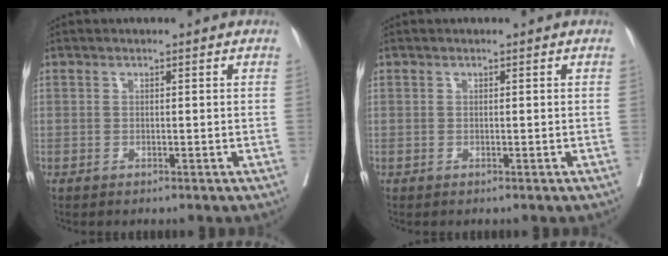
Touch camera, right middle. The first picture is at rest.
{"total": 0.0}